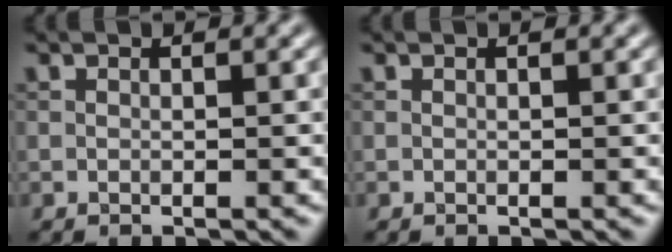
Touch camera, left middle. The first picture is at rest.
{"total": 0.0}